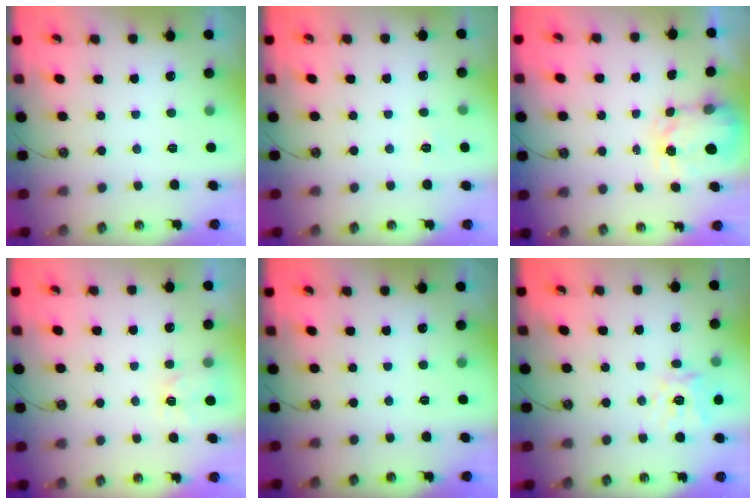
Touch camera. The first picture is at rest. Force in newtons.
{"total": 3.7, "press": 3.6, "slide": 0.5}
{"total": 3.7, "press": 3.7, "slide": 0.5}
{"total": 2.9, "press": 2.8, "slide": 0.4}
{"total": 0.0}
{"total": 12.7, "press": 12.6, "slide": 1.5}